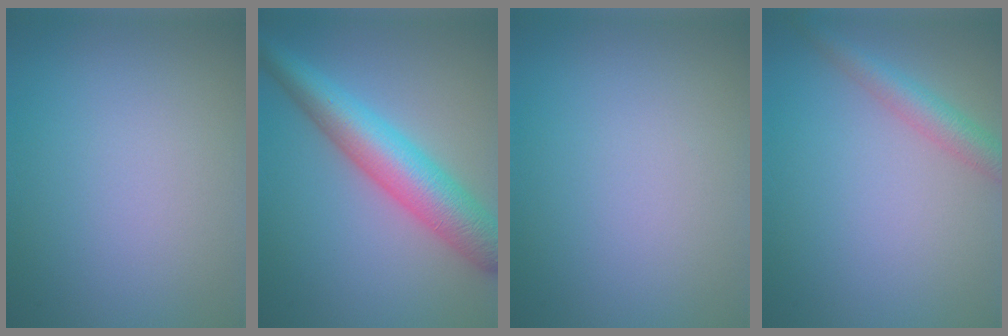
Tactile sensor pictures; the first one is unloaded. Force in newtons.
{"total": 7.6, "press": 7.6, "slide": 0.1}
{"total": 0.0}
{"total": 2.9, "press": 2.9, "slide": 0.2}